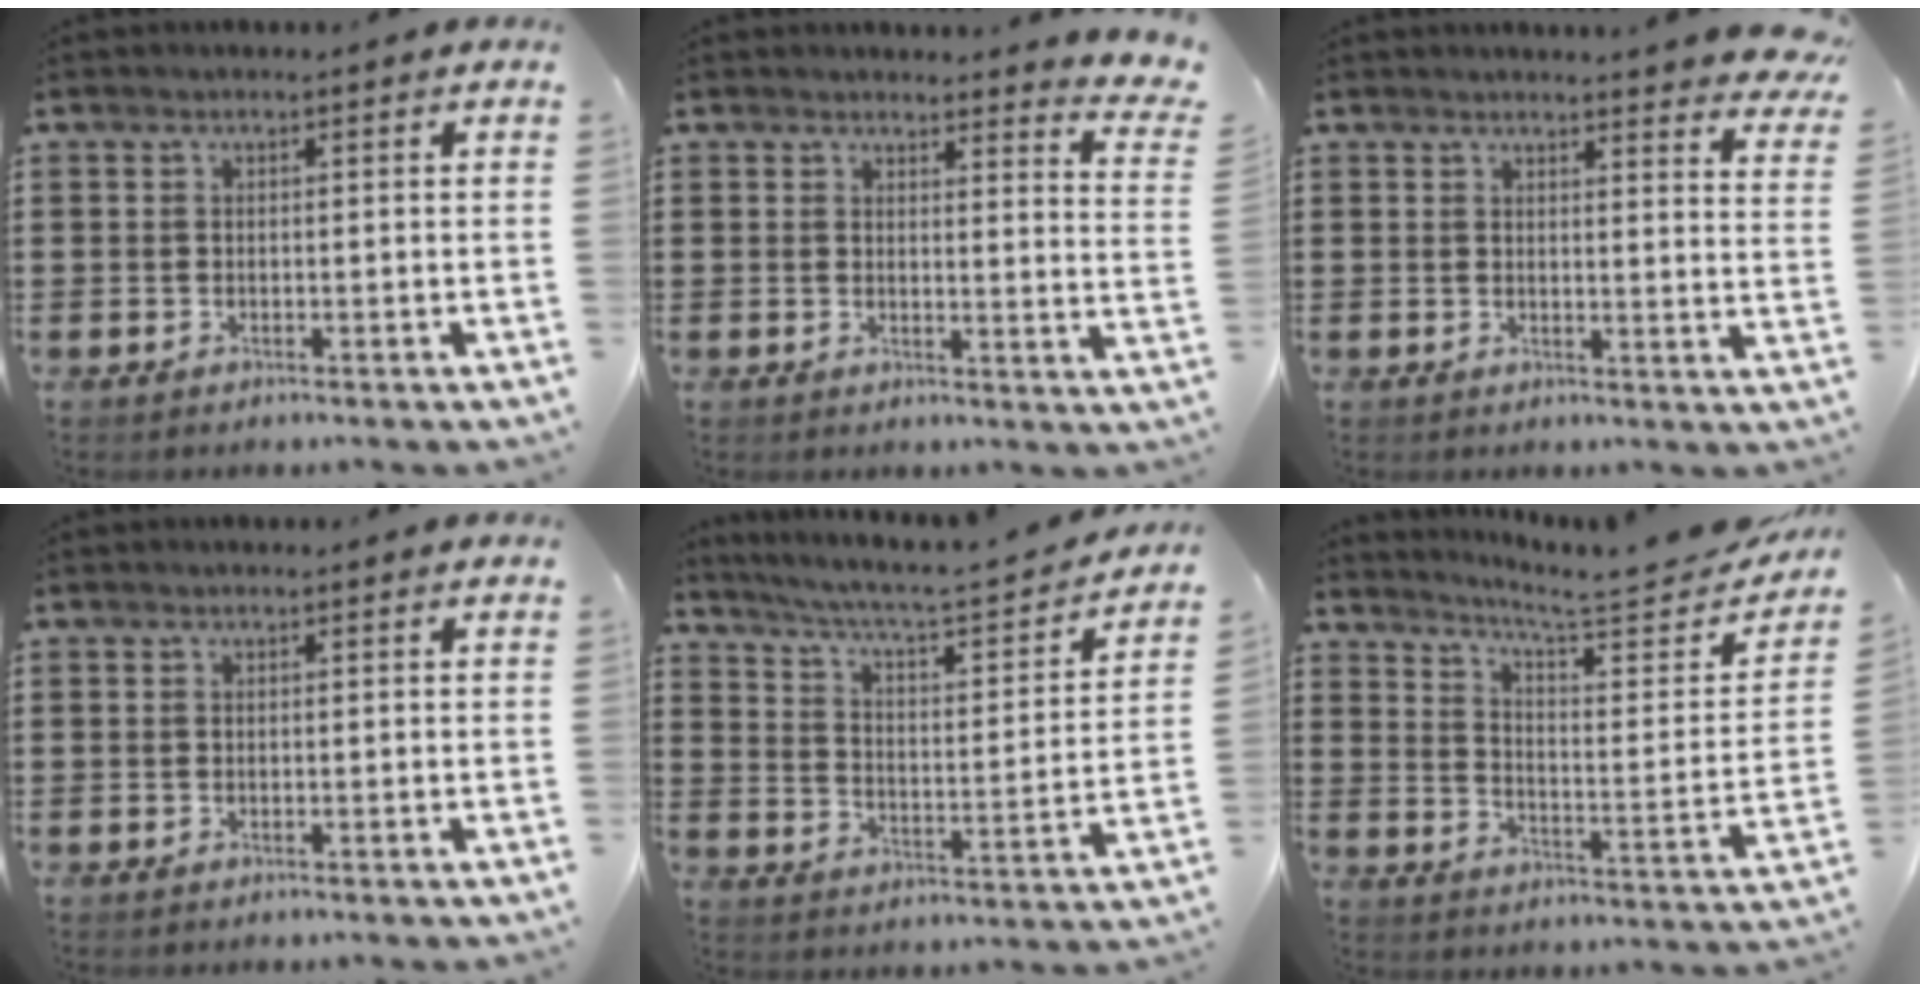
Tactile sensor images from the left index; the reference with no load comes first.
{"total": 3.0, "force": [2.9, 0.0, 0.7], "torque": [-0.022, -0.016, 0.050]}
{"total": 3.7, "force": [3.6, -0.4, 1.0], "torque": [-0.027, -0.017, 0.063]}
{"total": 0.0}
{"total": 4.0, "force": [3.3, 0.3, 2.2], "torque": [-0.063, -0.035, 0.045]}
{"total": 5.7, "force": [4.9, 0.2, 2.8], "torque": [-0.063, -0.045, 0.073]}